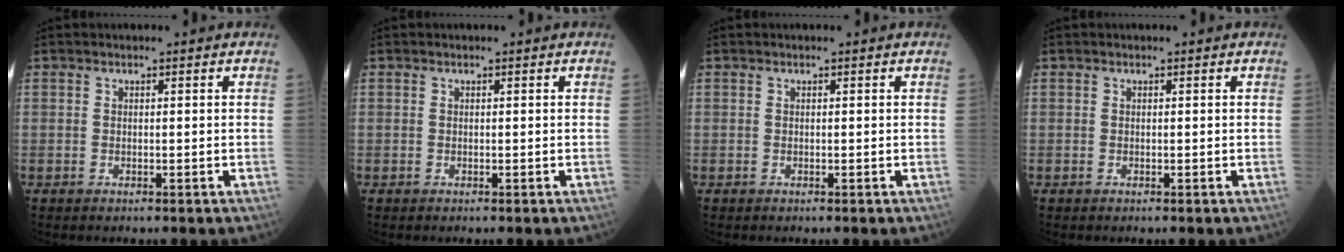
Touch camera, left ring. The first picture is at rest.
{"total": 0.0}
{"total": 0.0}
{"total": 0.0}